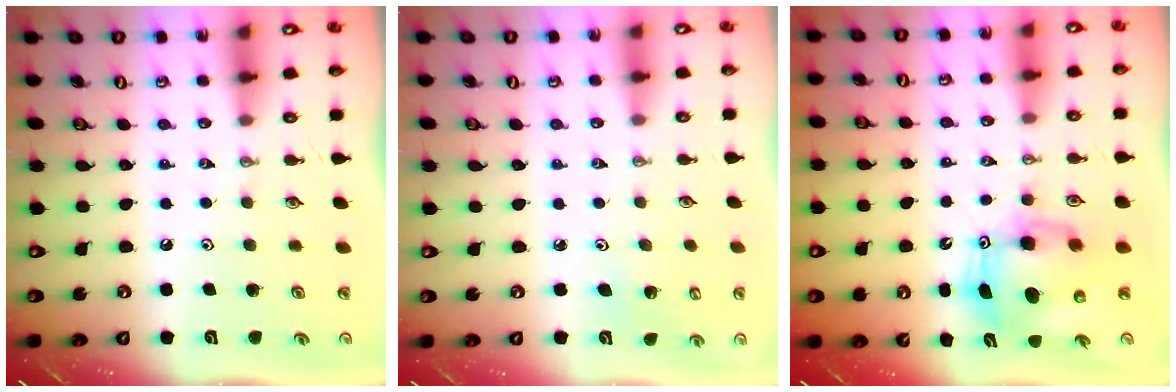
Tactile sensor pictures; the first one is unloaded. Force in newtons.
{"total": 2.8, "press": 2.7, "slide": 0.5}
{"total": 9.3, "press": 9.1, "slide": 2.0}